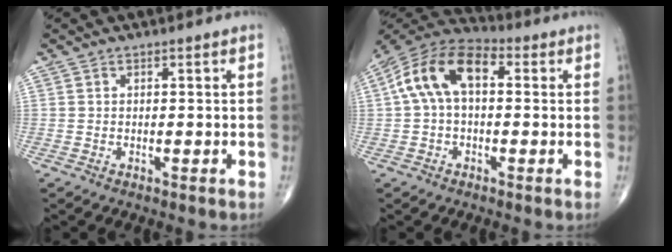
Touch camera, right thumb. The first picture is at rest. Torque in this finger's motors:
{"motor_torque": [-0.71, 1.04, 0.39, -0.04, 0.34]}